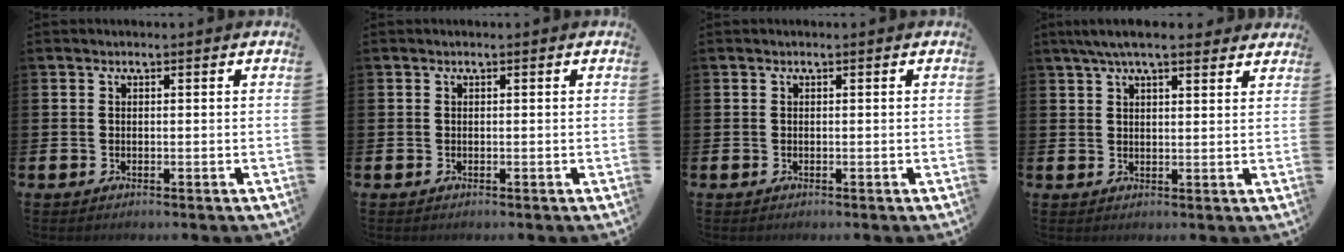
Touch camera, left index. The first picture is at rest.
{"total": 0.0}
{"total": 0.0}
{"total": 5.5, "force": [4.6, 1.1, 2.7], "torque": [-0.058, -0.007, 0.083]}